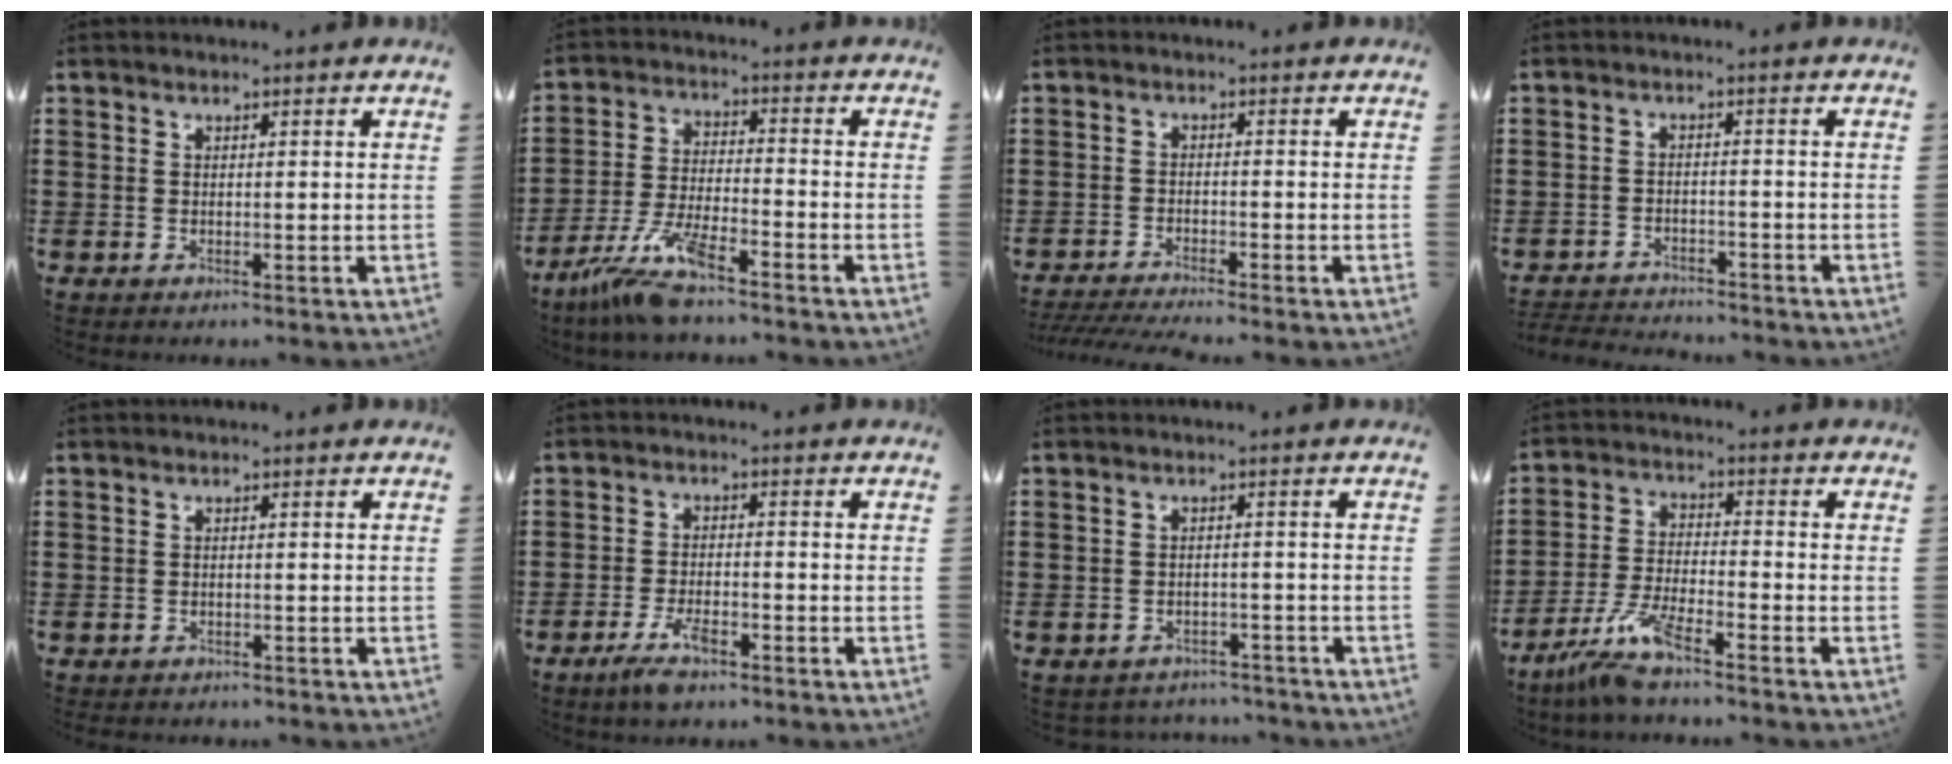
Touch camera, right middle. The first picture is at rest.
{"total": 8.2, "force": [-6.7, 0.4, 4.7], "torque": [-0.112, -0.015, -0.133]}
{"total": 2.6, "force": [-2.4, -0.2, 1.0], "torque": [-0.023, -0.003, -0.050]}
{"total": 2.9, "force": [-2.9, 0.4, 0.0], "torque": [-0.007, -0.003, -0.061]}
{"total": 0.7, "force": [-0.7, 0.2, 0.0], "torque": [-0.002, 0.000, -0.015]}
{"total": 4.7, "force": [-2.9, 1.4, 3.4], "torque": [-0.075, 0.000, -0.057]}
{"total": 2.0, "force": [-2.0, 0.4, -0.1], "torque": [-0.006, -0.001, -0.045]}
{"total": 7.1, "force": [-5.7, 0.5, 4.1], "torque": [-0.099, -0.014, -0.112]}